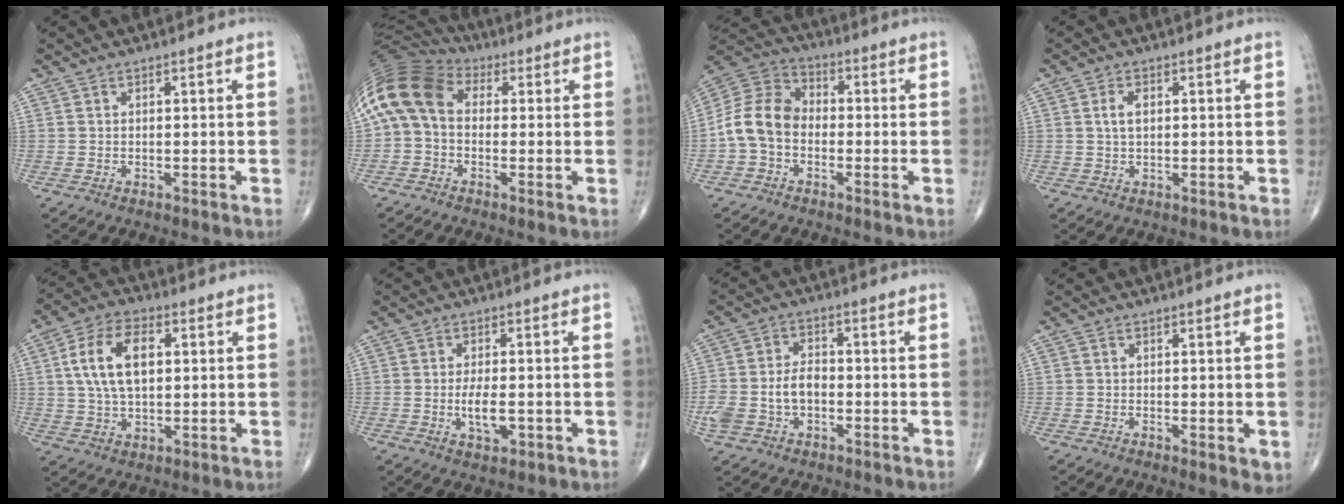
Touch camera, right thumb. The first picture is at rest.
{"total": 12.8, "force": [1.1, 9.2, 8.9], "torque": [-0.177, 0.038, 0.006]}
{"total": 10.5, "force": [-2.1, 7.9, 6.6], "torque": [-0.120, 0.034, -0.055]}
{"total": 2.9, "force": [0.6, 1.6, 2.3], "torque": [-0.044, 0.002, 0.011]}
{"total": 12.1, "force": [2.4, 6.8, 9.7], "torque": [-0.170, 0.007, 0.042]}
{"total": 5.0, "force": [-1.0, 2.2, 4.4], "torque": [-0.079, -0.006, -0.015]}
{"total": 8.2, "force": [-1.6, 5.5, 5.9], "torque": [-0.121, 0.028, -0.029]}
{"total": 2.7, "force": [-0.2, 0.9, 2.6], "torque": [-0.035, -0.010, -0.003]}